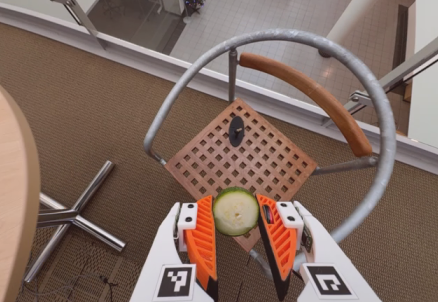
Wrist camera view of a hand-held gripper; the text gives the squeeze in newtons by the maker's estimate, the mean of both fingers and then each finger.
{"total": 9.6, "left": 10.0, "right": 9.2}